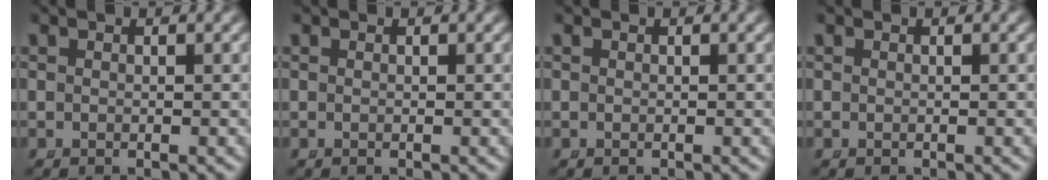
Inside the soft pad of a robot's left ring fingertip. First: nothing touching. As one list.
[{"total": 0.0}, {"total": 0.0}, {"total": 0.0}]